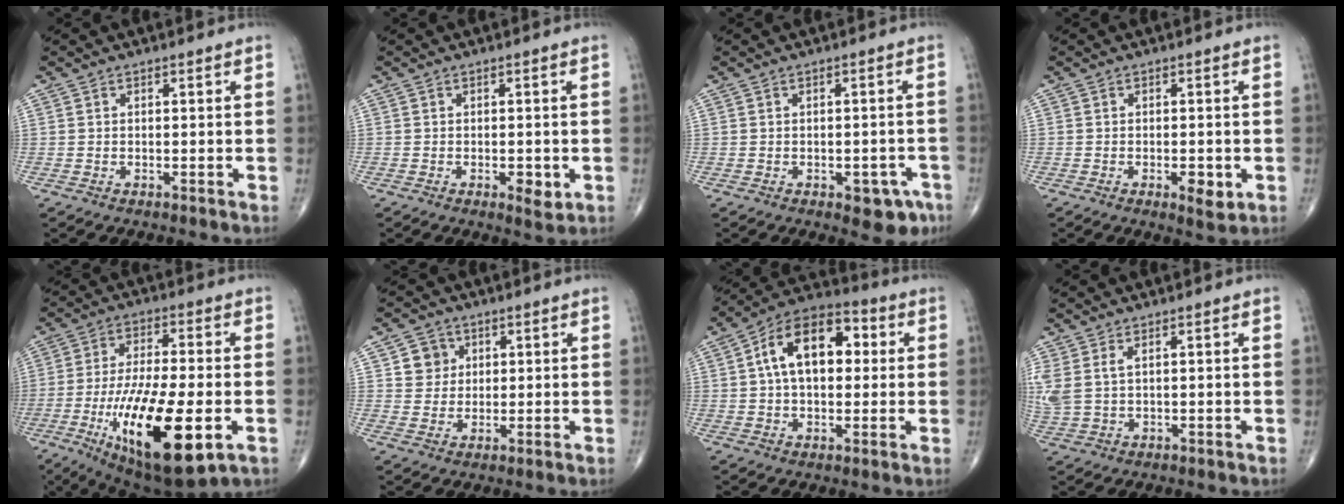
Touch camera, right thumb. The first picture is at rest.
{"total": 3.1, "force": [-0.8, 1.3, 2.6], "torque": [-0.033, -0.005, -0.010]}
{"total": 5.7, "force": [-2.8, 3.1, 3.9], "torque": [-0.021, 0.015, -0.029]}
{"total": 3.7, "force": [-1.1, 1.4, 3.2], "torque": [-0.043, -0.004, -0.014]}
{"total": 21.8, "force": [-6.8, 7.0, 19.5], "torque": [-0.365, -0.014, -0.100]}
{"total": 5.0, "force": [1.7, 4.6, 1.0], "torque": [0.009, -0.003, 0.026]}
{"total": 15.4, "force": [2.8, 9.2, 12.0], "torque": [-0.177, 0.027, 0.037]}
{"total": 5.9, "force": [1.8, 3.2, 4.5], "torque": [-0.127, 0.008, 0.048]}